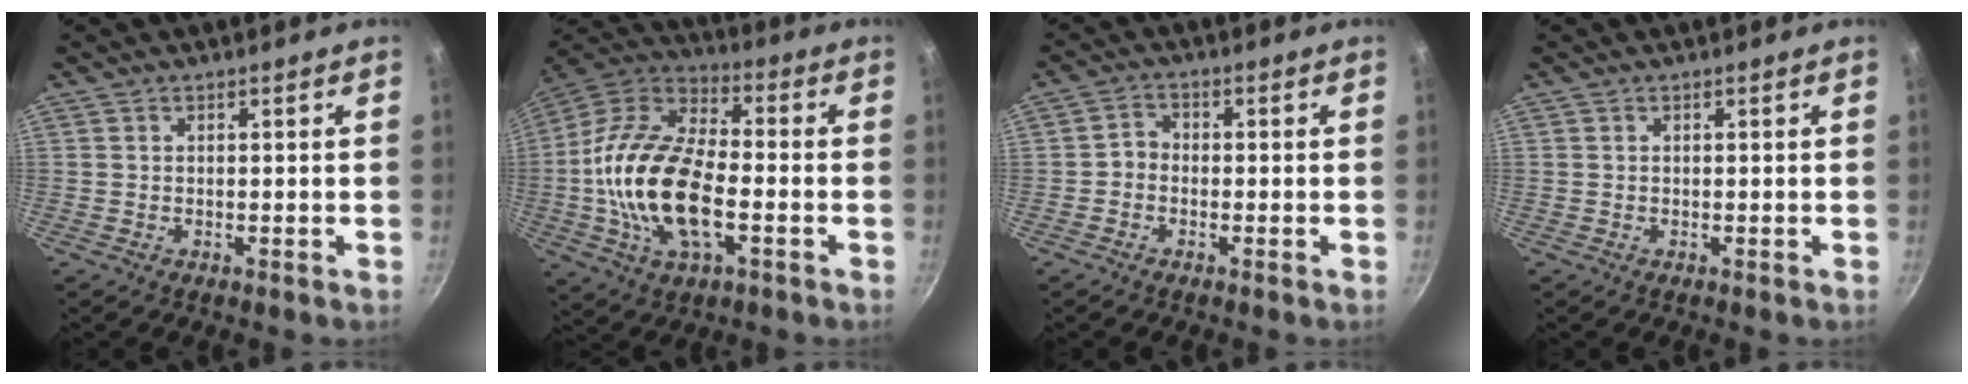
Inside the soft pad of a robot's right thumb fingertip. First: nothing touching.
{"total": 21.2, "force": [-3.7, 10.9, 17.8], "torque": [-0.332, 0.032, -0.082]}
{"total": 2.5, "force": [-1.0, 1.9, 1.1], "torque": [-0.015, 0.019, -0.027]}
{"total": 0.0}